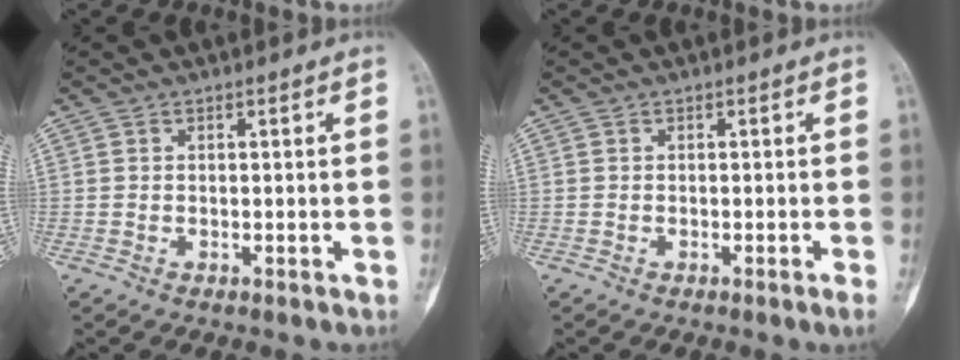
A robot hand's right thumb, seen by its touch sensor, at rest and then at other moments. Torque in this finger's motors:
{"motor_torque": [-0.04, -0.18, -0.02, -0.07, -0.02]}